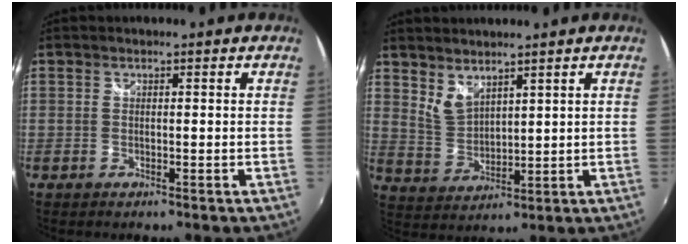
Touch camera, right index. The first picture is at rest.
{"total": 5.4, "force": [4.4, 2.0, 2.5], "torque": [-0.044, -0.003, 0.092]}